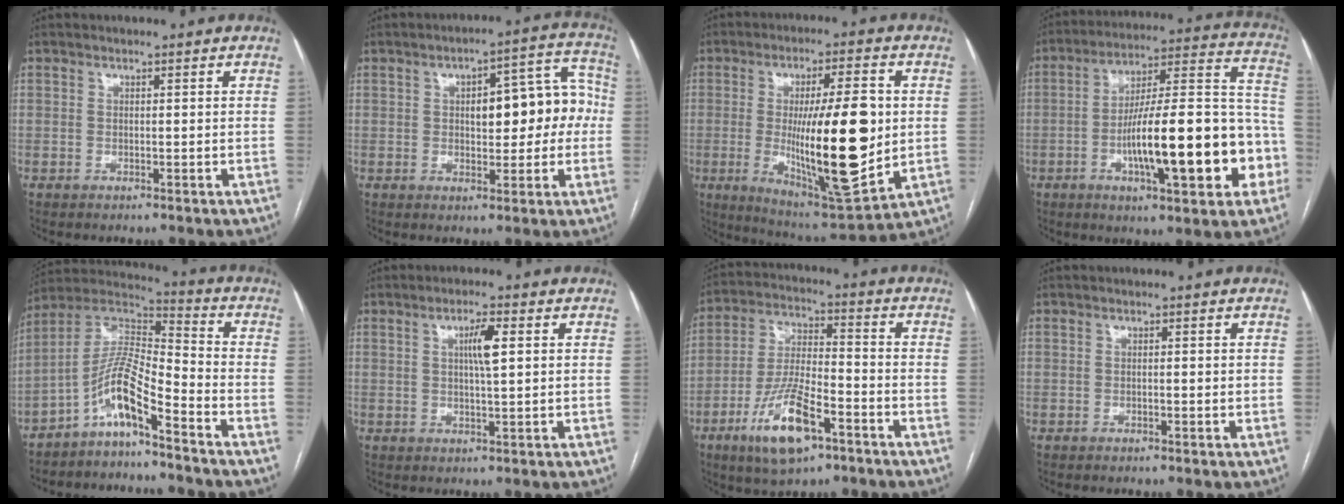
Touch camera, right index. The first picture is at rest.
{"total": 10.9, "force": [0.6, 4.5, 9.9], "torque": [-0.118, 0.046, 0.015]}
{"total": 19.9, "force": [-0.6, 3.9, 19.5], "torque": [-0.331, -0.016, 0.000]}
{"total": 22.7, "force": [-6.5, 4.6, 21.3], "torque": [-0.281, 0.028, -0.089]}
{"total": 9.5, "force": [-6.0, 1.1, 7.3], "torque": [-0.153, 0.022, -0.118]}
{"total": 4.1, "force": [1.1, 0.3, 4.0], "torque": [-0.070, 0.002, 0.018]}
{"total": 13.1, "force": [-6.8, 3.9, 10.5], "torque": [-0.216, -0.009, -0.119]}
{"total": 0.9, "force": [-0.1, 0.2, 0.9], "torque": [-0.014, 0.000, -0.001]}